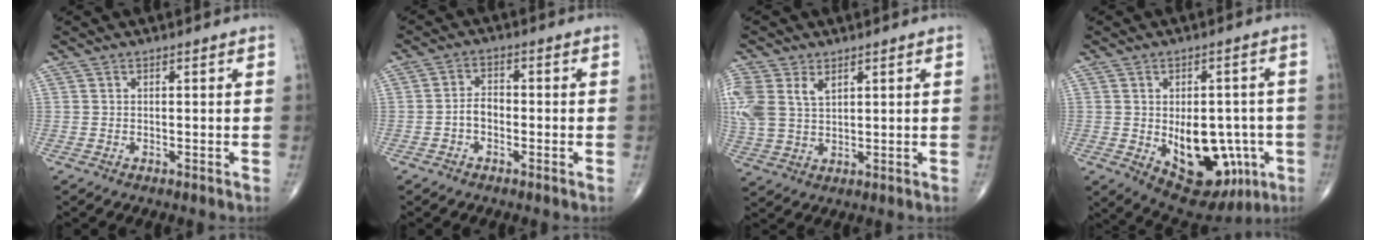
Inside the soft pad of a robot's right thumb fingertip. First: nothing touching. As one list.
[{"total": 3.3, "force": [-1.2, 2.1, 2.2], "torque": [-0.031, 0.017, -0.028]}, {"total": 13.0, "force": [4.6, 8.8, 8.3], "torque": [-0.215, 0.003, 0.098]}, {"total": 16.5, "force": [-3.9, 9.8, 12.6], "torque": [-0.136, 0.009, -0.029]}]